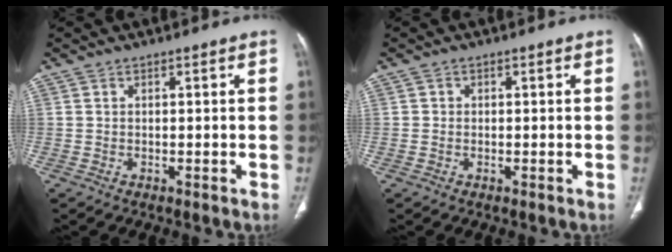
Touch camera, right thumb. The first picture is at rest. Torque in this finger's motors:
{"motor_torque": [0.10, -0.08, -0.39, -0.02, 0.03]}